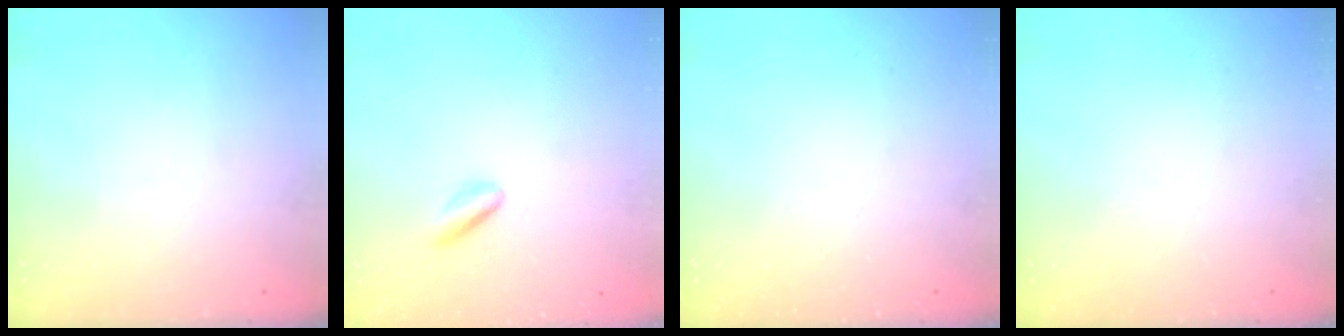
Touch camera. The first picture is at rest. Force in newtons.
{"total": 3.0, "press": 2.9, "slide": 0.6}
{"total": 0.0}
{"total": 0.0}